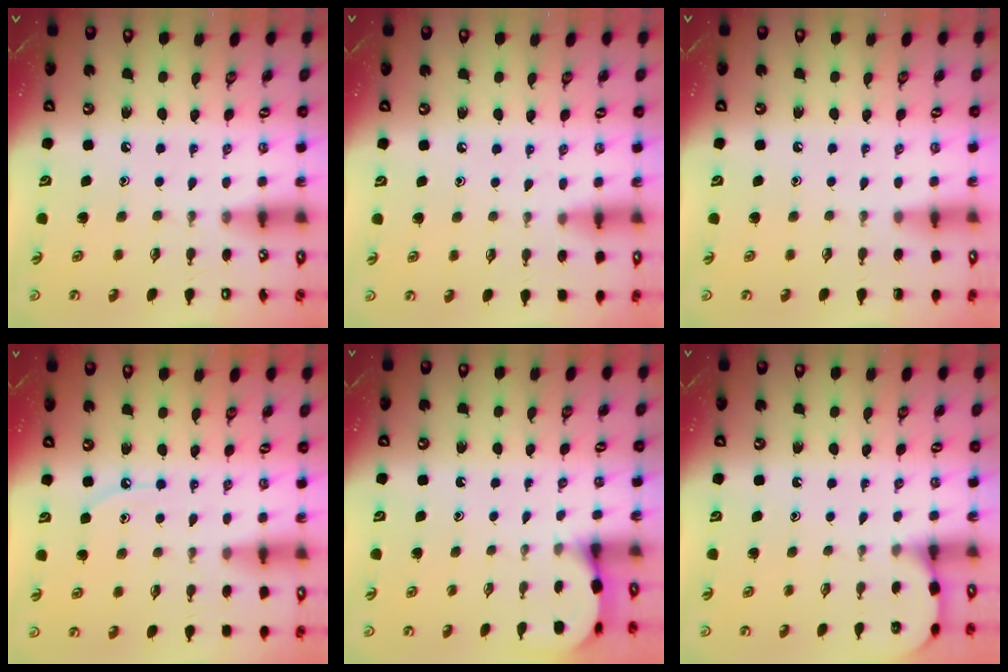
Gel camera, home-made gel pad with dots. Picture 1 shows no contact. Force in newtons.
{"total": 5.4, "press": 5.3, "slide": 0.8}
{"total": 0.0}
{"total": 6.2, "press": 6.1, "slide": 0.6}
{"total": 2.6, "press": 2.6, "slide": 0.2}
{"total": 2.5, "press": 2.5, "slide": 0.2}